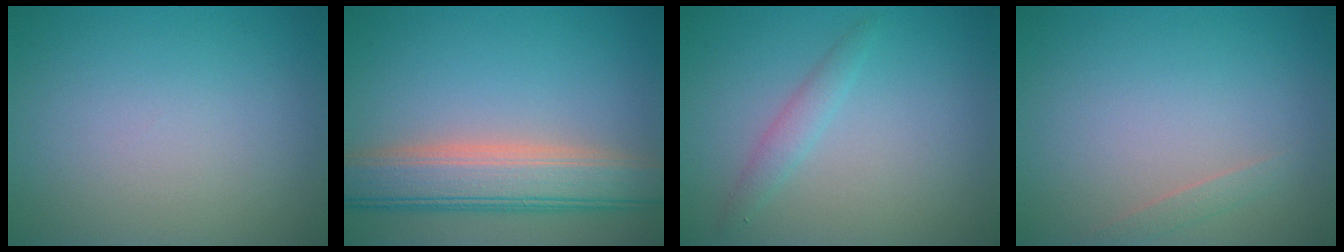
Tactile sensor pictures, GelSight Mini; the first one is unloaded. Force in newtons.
{"total": 6.9, "press": 6.9, "slide": 0.8}
{"total": 1.6, "press": 1.6, "slide": 0.1}
{"total": 0.9, "press": 0.9, "slide": 0.0}